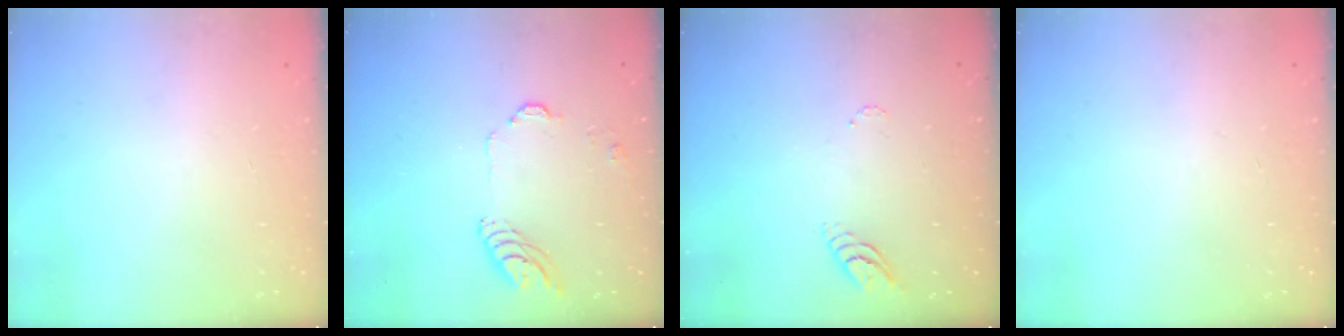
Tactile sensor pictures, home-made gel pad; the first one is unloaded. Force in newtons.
{"total": 9.2, "press": 9.1, "slide": 1.2}
{"total": 4.1, "press": 4.1, "slide": 0.4}
{"total": 0.0}